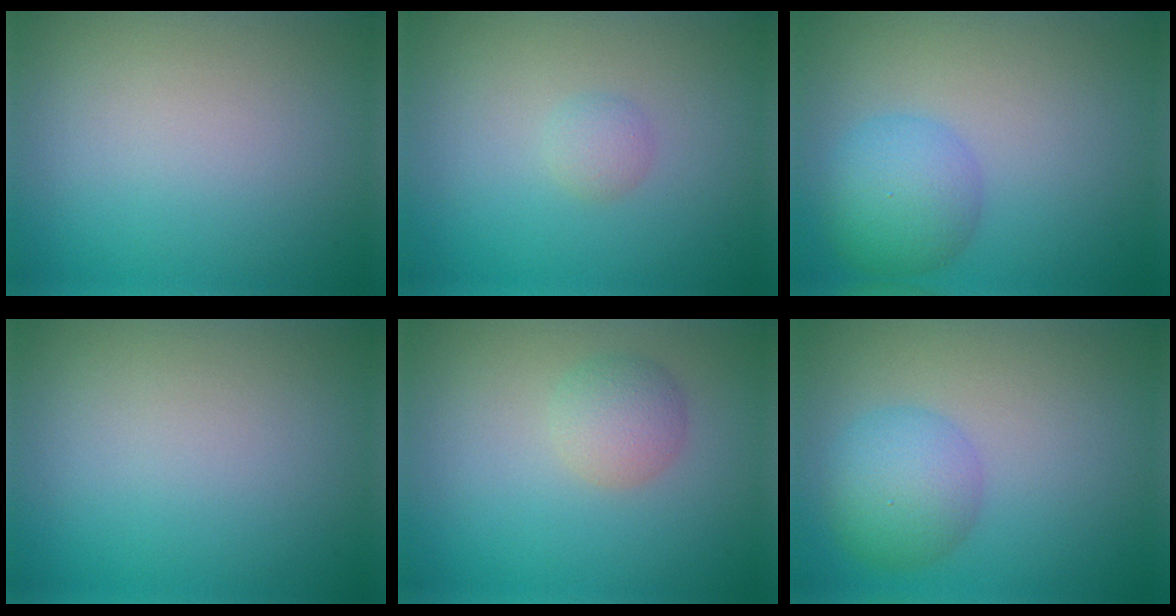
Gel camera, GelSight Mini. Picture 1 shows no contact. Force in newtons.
{"total": 1.0, "press": 1.0, "slide": 0.0}
{"total": 4.2, "press": 4.2, "slide": 0.2}
{"total": 0.0}
{"total": 2.3, "press": 2.3, "slide": 0.0}
{"total": 4.0, "press": 4.0, "slide": 0.2}